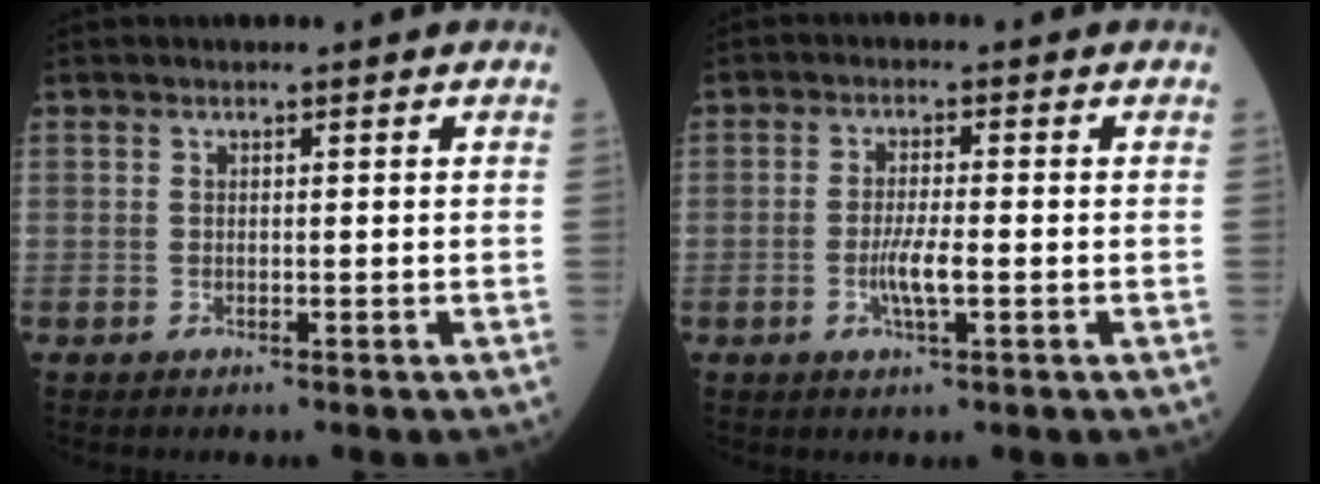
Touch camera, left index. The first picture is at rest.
{"total": 4.0, "force": [-1.1, 0.5, 3.8], "torque": [-0.078, -0.004, -0.021]}